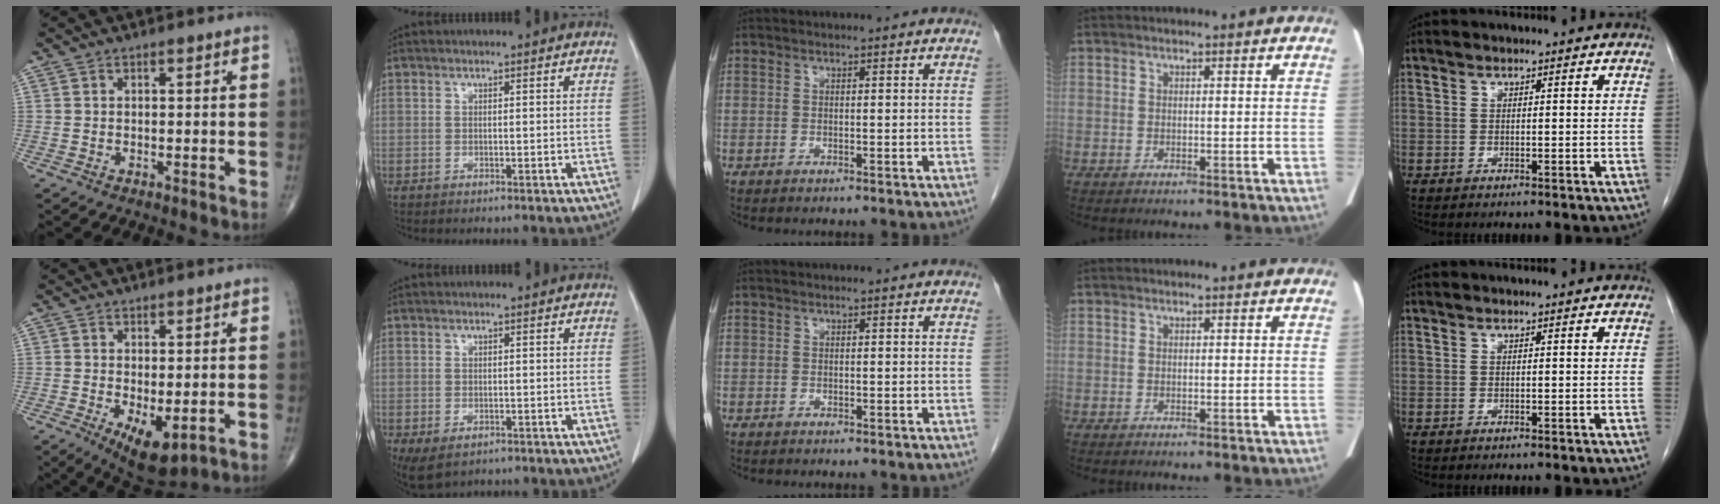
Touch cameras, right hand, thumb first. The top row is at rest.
{"thumb": {"total": 7.5, "force": [-2.0, 3.3, 6.5], "torque": [-0.100, -0.017, -0.017]}, "index": {"total": 7.9, "force": [-3.8, 5.1, 4.8], "torque": [-0.120, -0.010, -0.054]}}